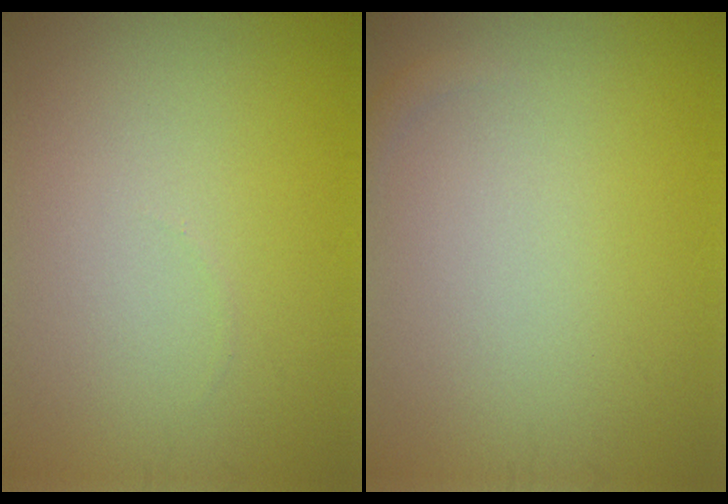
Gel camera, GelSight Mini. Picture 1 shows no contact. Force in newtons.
{"total": 0.6, "press": 0.6, "slide": 0.1}